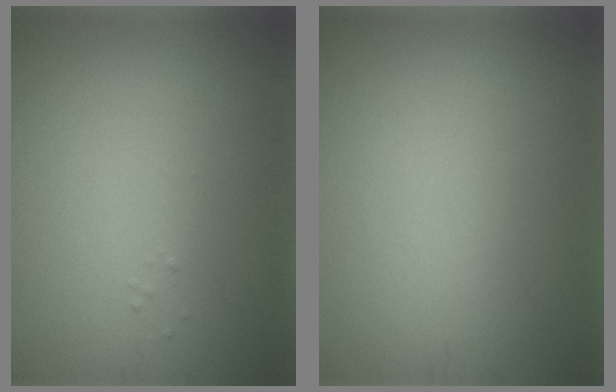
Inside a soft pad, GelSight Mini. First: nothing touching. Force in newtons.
{"total": 0.0}